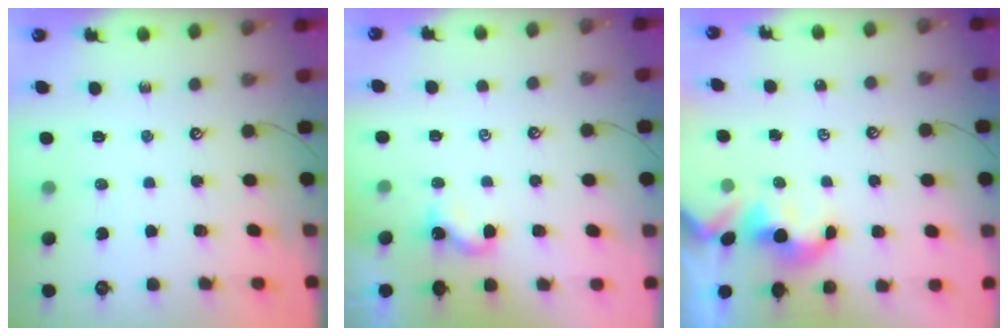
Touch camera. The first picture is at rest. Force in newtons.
{"total": 1.5, "press": 1.5, "slide": 0.2}
{"total": 1.6, "press": 1.6, "slide": 0.2}